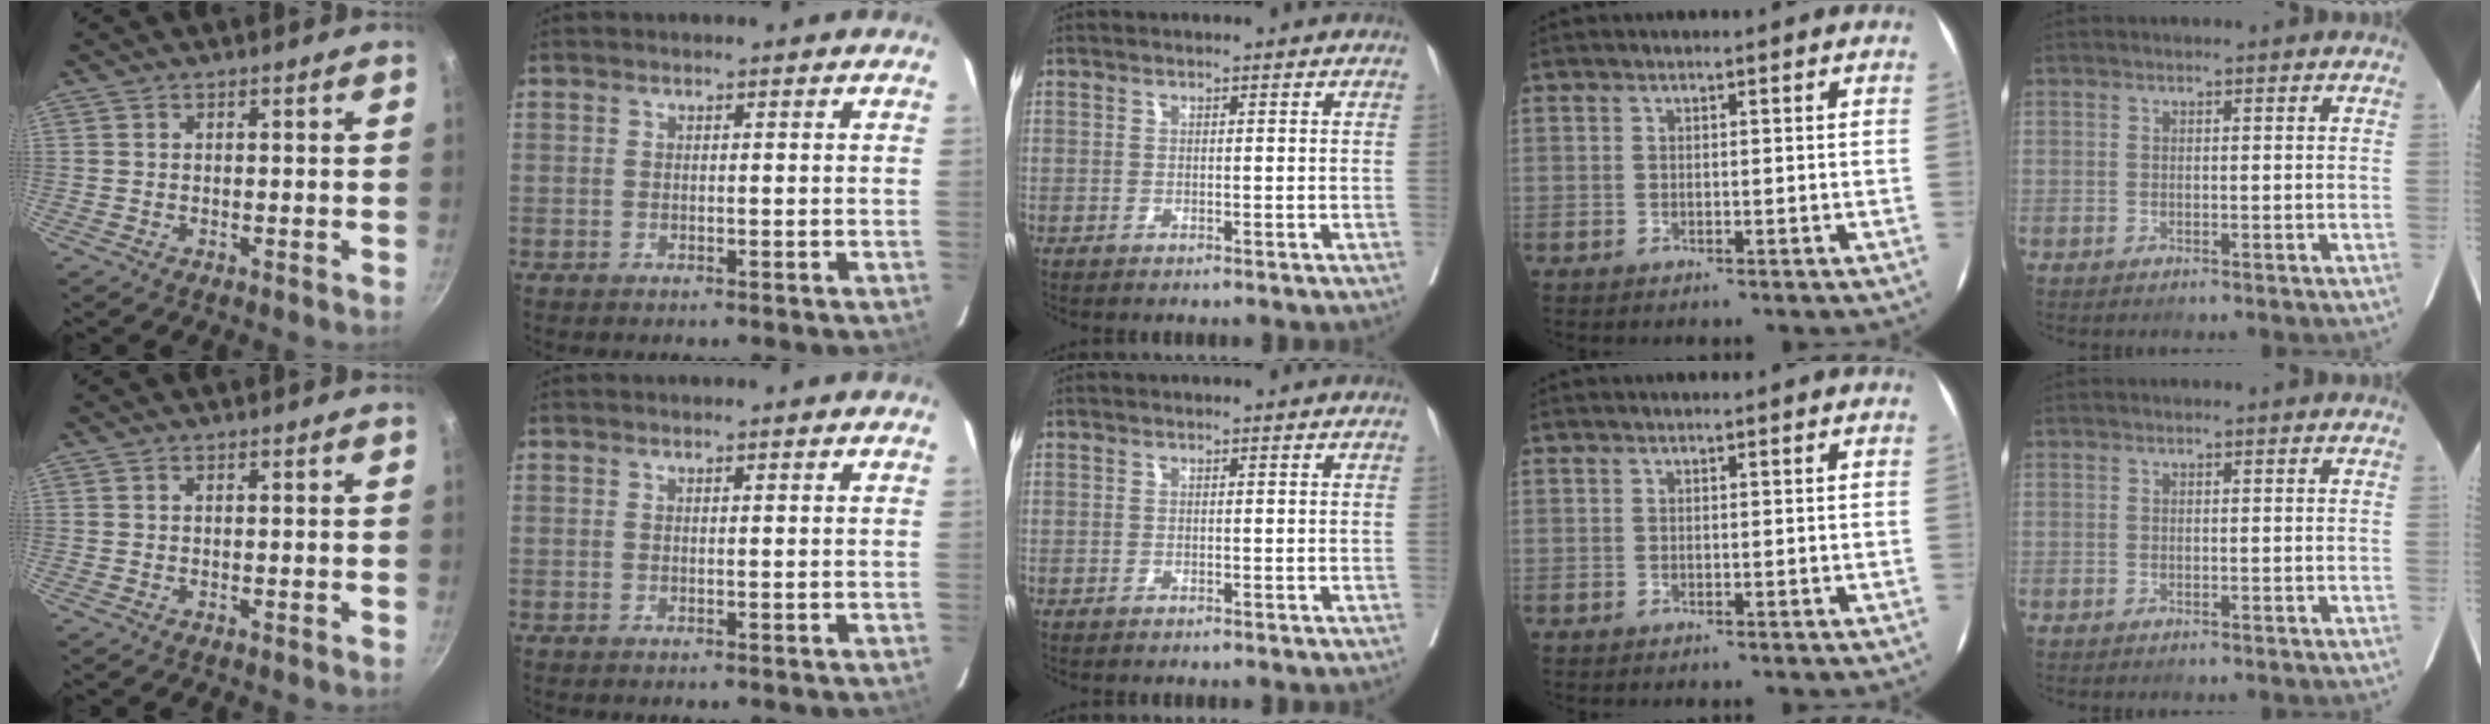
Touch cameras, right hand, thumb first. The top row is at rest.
{"index": {"total": 0.5, "force": [0.5, 0.0, 0.3], "torque": [-0.010, 0.005, 0.008]}}